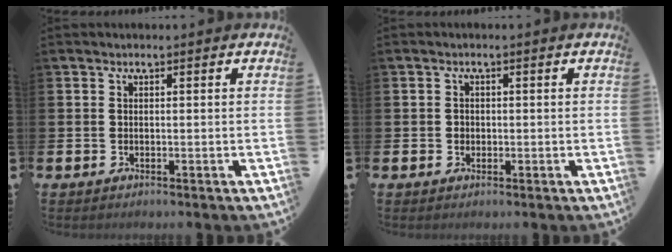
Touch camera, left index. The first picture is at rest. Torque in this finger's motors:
{"motor_torque": [0.05, 0.01, -0.01, 0.00]}